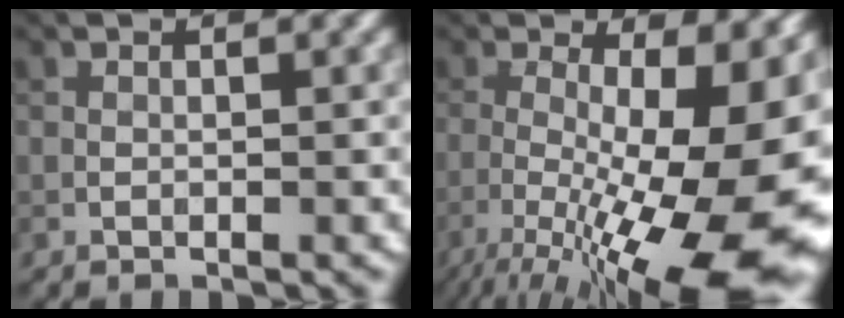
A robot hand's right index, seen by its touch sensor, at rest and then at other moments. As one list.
[{"total": 17.8, "force": [-4.0, 5.5, 16.5], "torque": [-0.207, -0.015, -0.055]}]